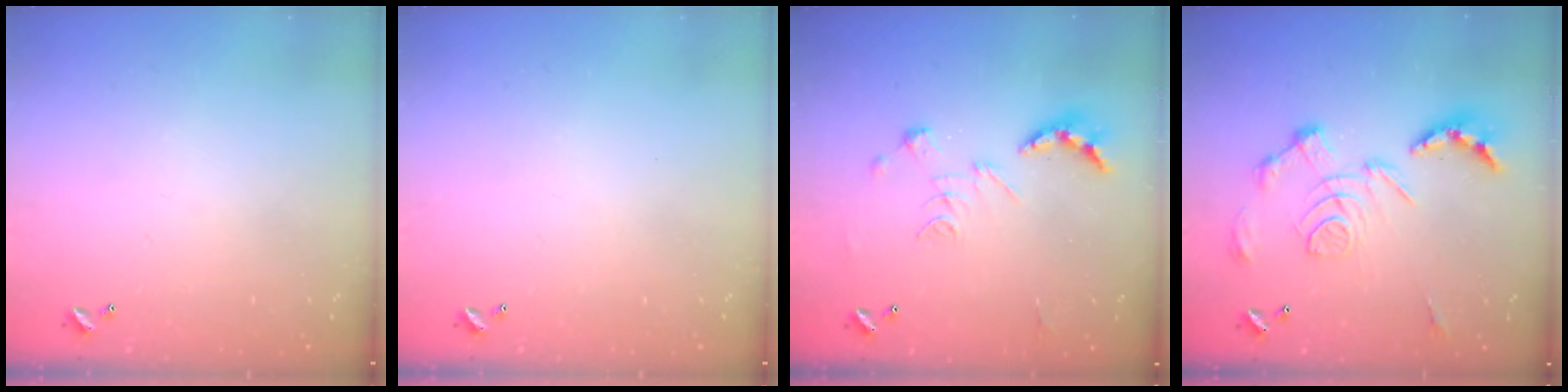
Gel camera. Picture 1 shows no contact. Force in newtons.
{"total": 0.0}
{"total": 2.5, "press": 2.0, "slide": 1.5}
{"total": 3.4, "press": 2.7, "slide": 2.0}